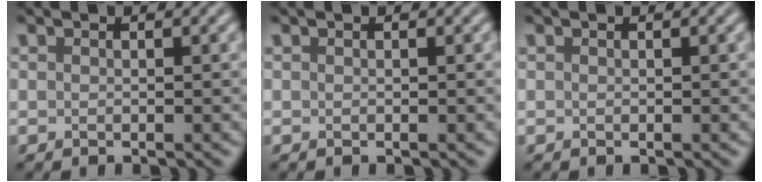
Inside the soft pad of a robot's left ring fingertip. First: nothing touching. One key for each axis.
{"total": 0.0}
{"total": 0.0}